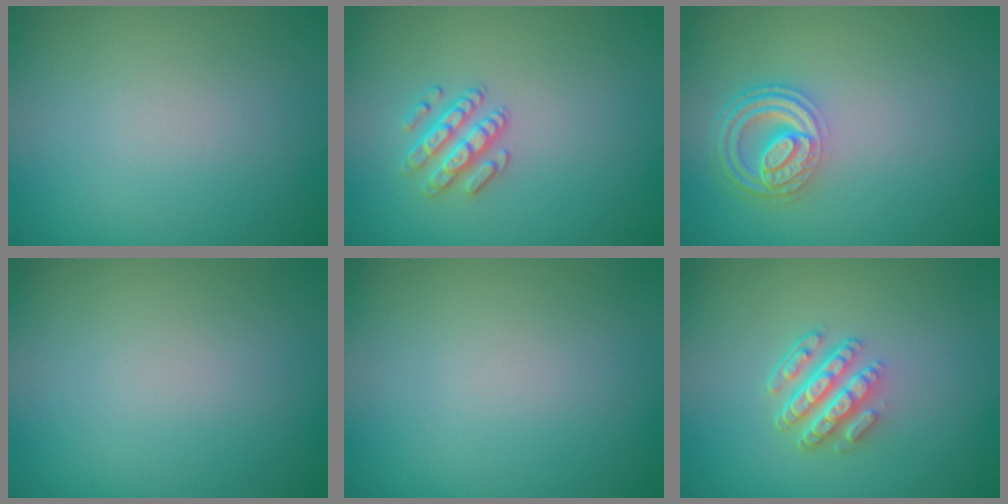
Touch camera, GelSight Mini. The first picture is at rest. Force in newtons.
{"total": 2.5, "press": 2.4, "slide": 0.6}
{"total": 4.5, "press": 3.4, "slide": 3.0}
{"total": 0.0}
{"total": 0.0}
{"total": 4.6, "press": 3.2, "slide": 3.3}